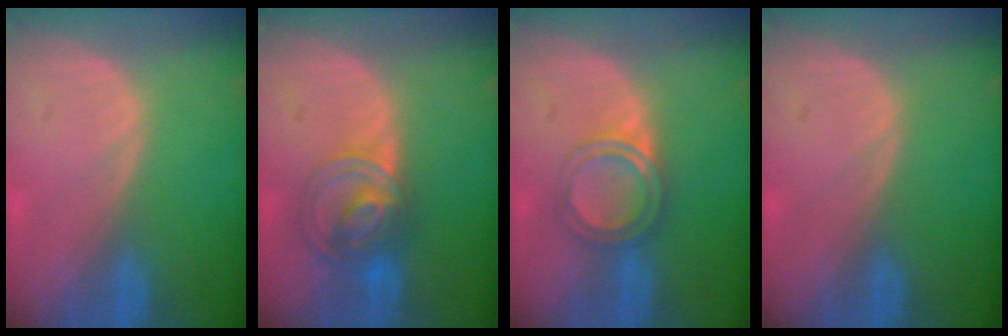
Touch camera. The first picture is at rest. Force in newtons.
{"total": 7.1, "press": 6.5, "slide": 2.9}
{"total": 4.9, "press": 4.4, "slide": 2.1}
{"total": 0.0}